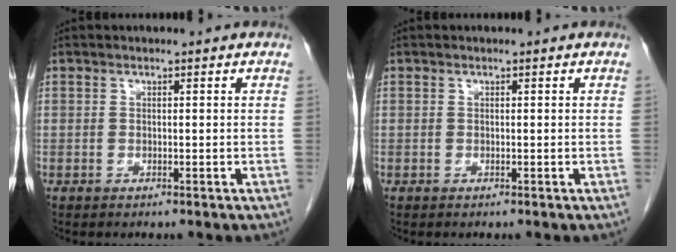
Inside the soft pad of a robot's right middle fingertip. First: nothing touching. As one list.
[{"total": 0.0}]